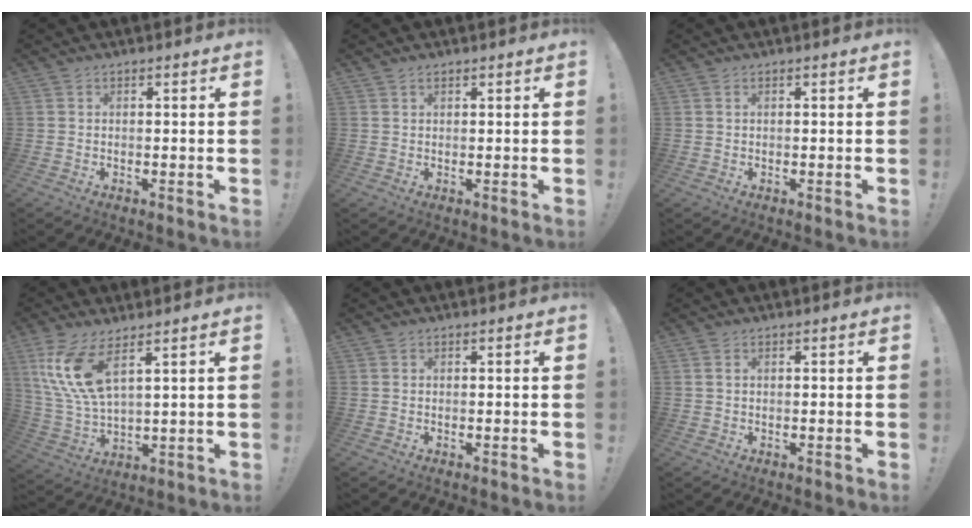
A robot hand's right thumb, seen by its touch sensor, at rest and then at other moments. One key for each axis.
{"total": 0.6, "fx": 0.5, "fy": 0.4, "fz": 0.0, "tx": 0.005, "ty": -0.002, "tz": 0.009}
{"total": 0.0}
{"total": 12.8, "fx": 6.7, "fy": 4.3, "fz": 10.0, "tx": -0.207, "ty": -0.027, "tz": 0.123}
{"total": 0.0}
{"total": 1.1, "fx": 0.6, "fy": 0.6, "fz": 0.8, "tx": -0.024, "ty": 0.006, "tz": 0.012}